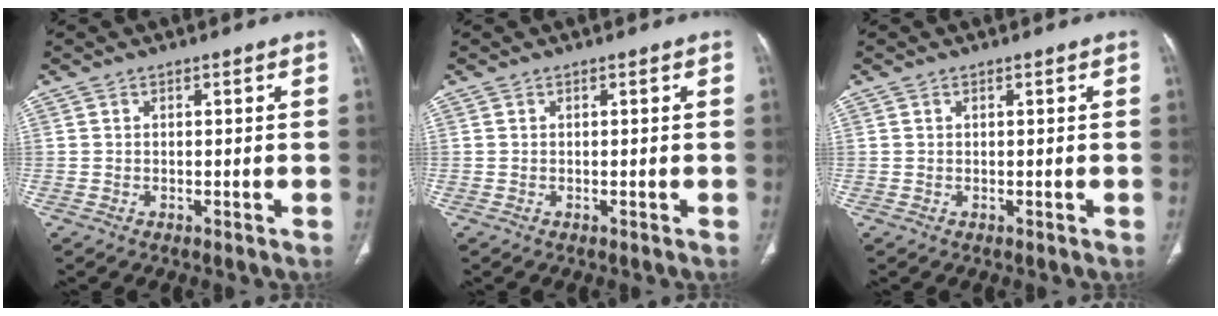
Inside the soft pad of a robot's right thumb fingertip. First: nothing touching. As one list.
[{"total": 0.0}, {"total": 0.0}]